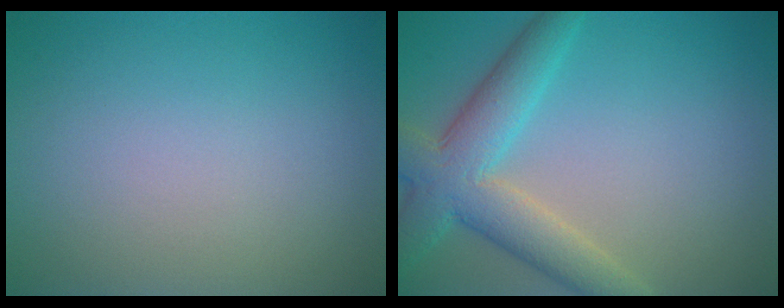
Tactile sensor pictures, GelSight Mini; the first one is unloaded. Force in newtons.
{"total": 6.2, "press": 6.2, "slide": 0.2}